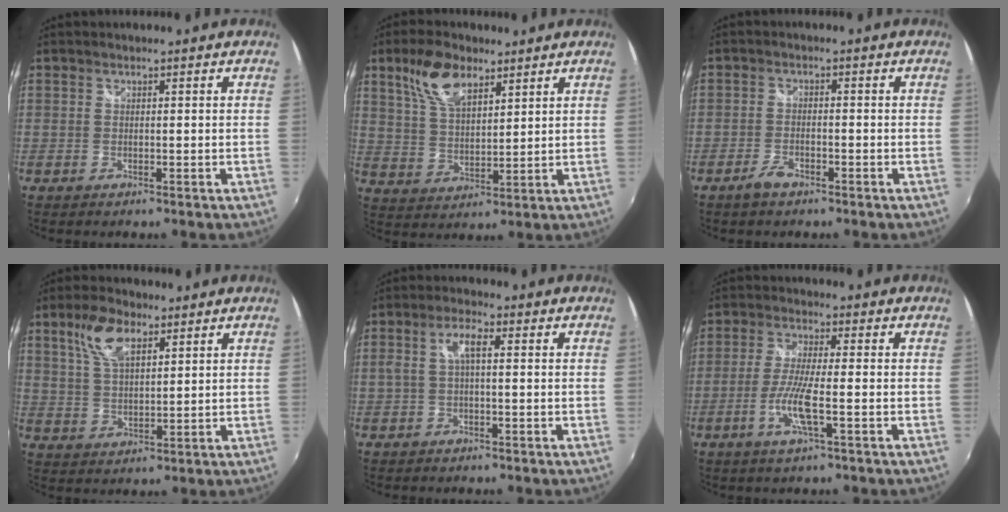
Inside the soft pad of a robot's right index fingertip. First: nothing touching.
{"total": 9.7, "force": [5.9, 4.5, 6.2], "torque": [-0.122, 0.017, 0.119]}
{"total": 3.3, "force": [-2.4, 1.3, 1.9], "torque": [-0.048, -0.002, -0.046]}
{"total": 8.2, "force": [4.5, 3.8, 5.8], "torque": [-0.115, 0.015, 0.088]}
{"total": 4.0, "force": [0.3, 1.1, 3.9], "torque": [-0.076, 0.010, 0.008]}
{"total": 7.1, "force": [-2.5, 0.5, 6.7], "torque": [-0.139, -0.007, -0.051]}